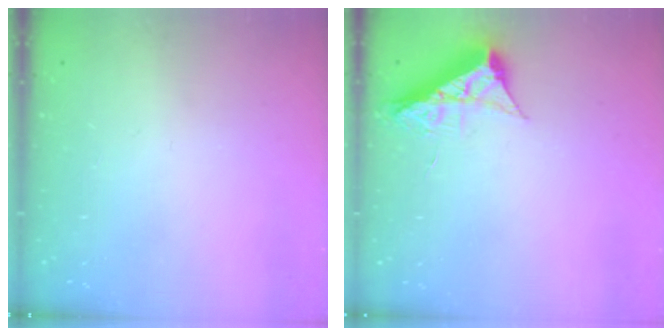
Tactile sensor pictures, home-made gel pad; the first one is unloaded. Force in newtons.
{"total": 8.6, "press": 8.6, "slide": 0.4}